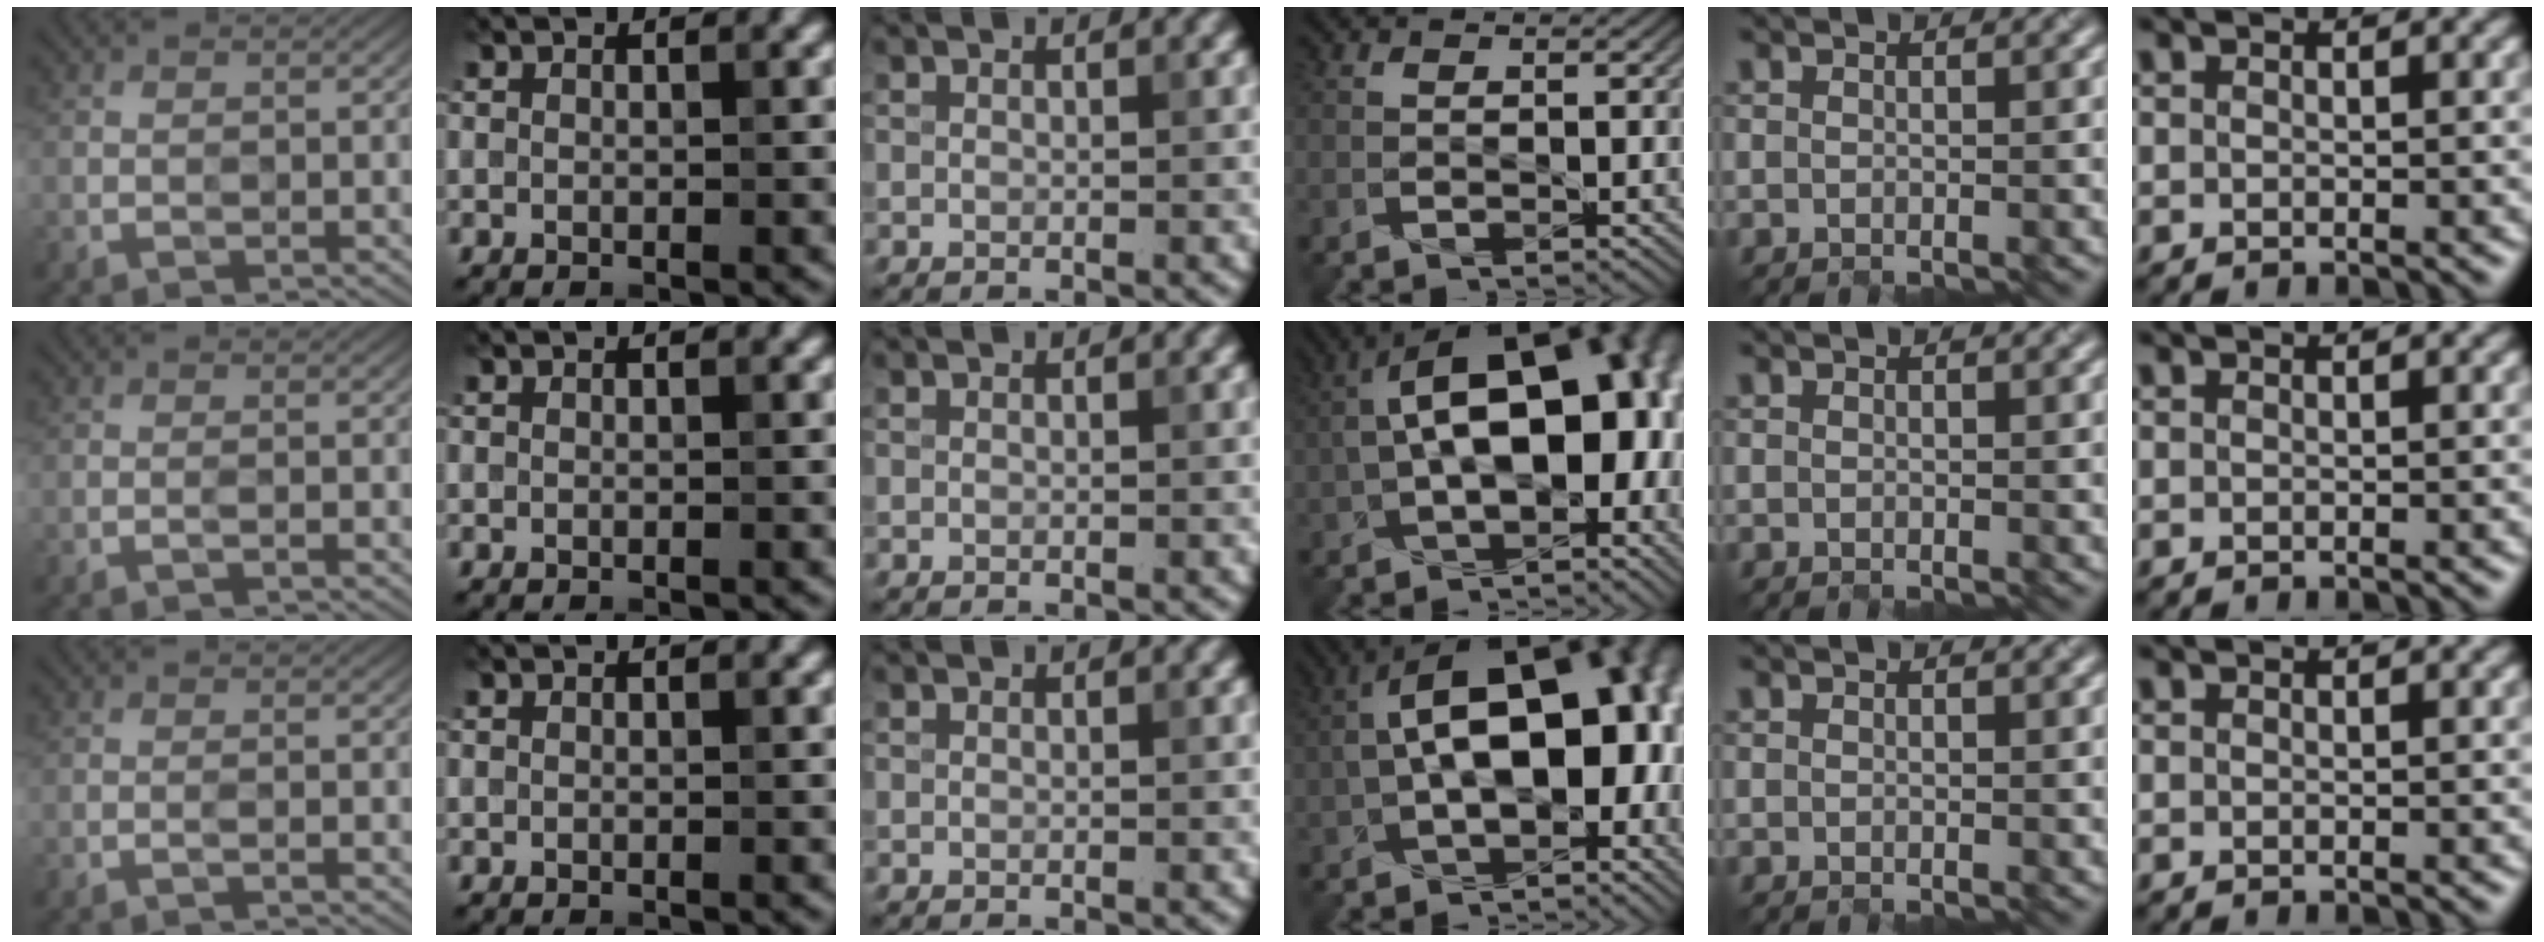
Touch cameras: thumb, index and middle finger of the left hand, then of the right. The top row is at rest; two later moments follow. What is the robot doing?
{"motion": "open", "object": "pencil case"}